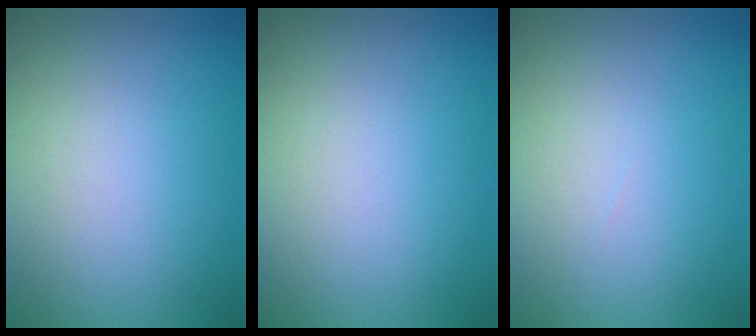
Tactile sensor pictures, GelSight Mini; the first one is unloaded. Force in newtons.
{"total": 0.0}
{"total": 0.0}